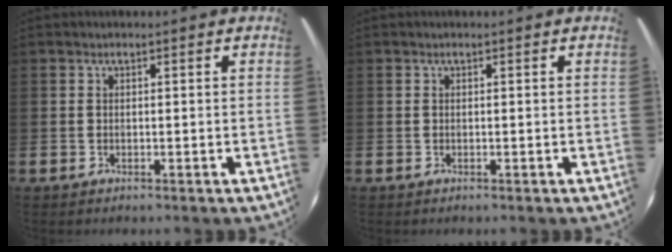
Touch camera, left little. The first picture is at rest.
{"total": 0.0}